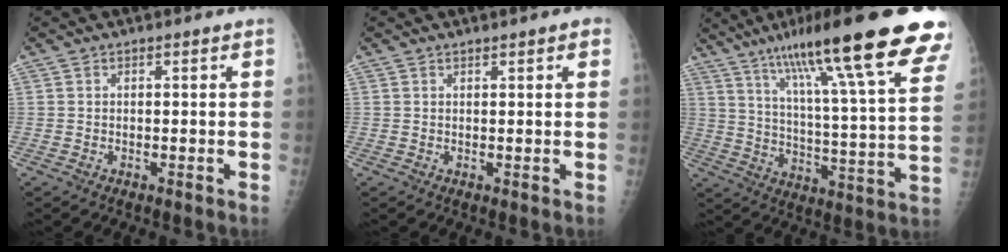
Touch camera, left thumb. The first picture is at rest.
{"total": 2.0, "force": [1.2, 0.4, 1.5], "torque": [-0.019, -0.003, 0.015]}
{"total": 28.0, "force": [18.0, 3.6, 21.2], "torque": [-0.318, -0.039, 0.270]}